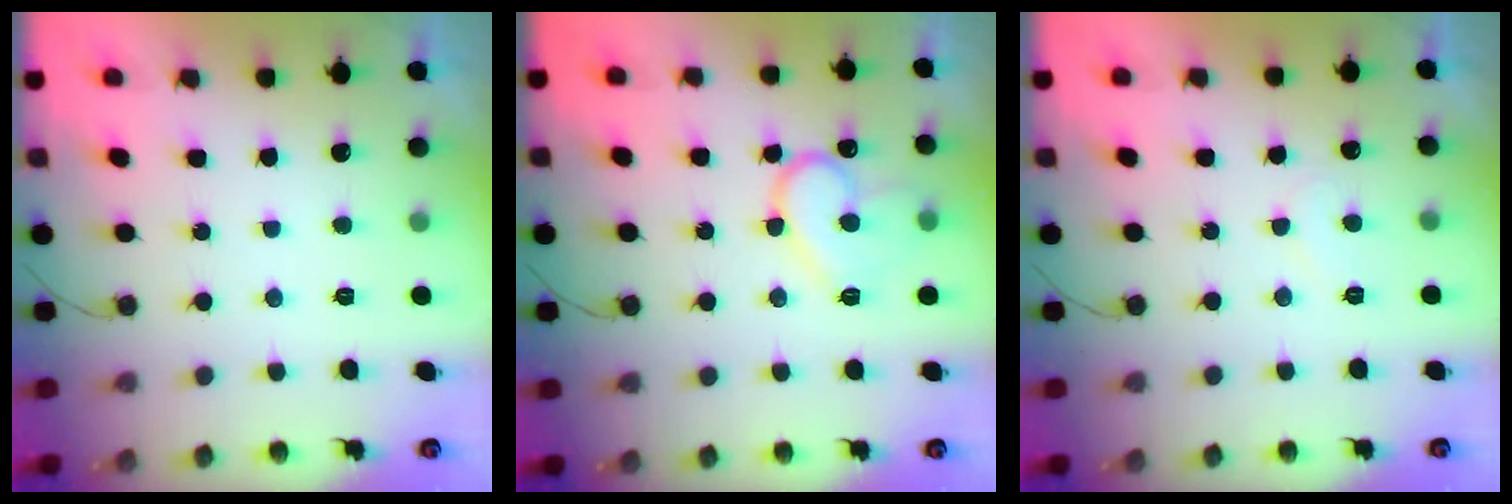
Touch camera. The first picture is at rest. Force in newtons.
{"total": 12.8, "press": 12.7, "slide": 1.2}
{"total": 5.6, "press": 5.6, "slide": 0.4}